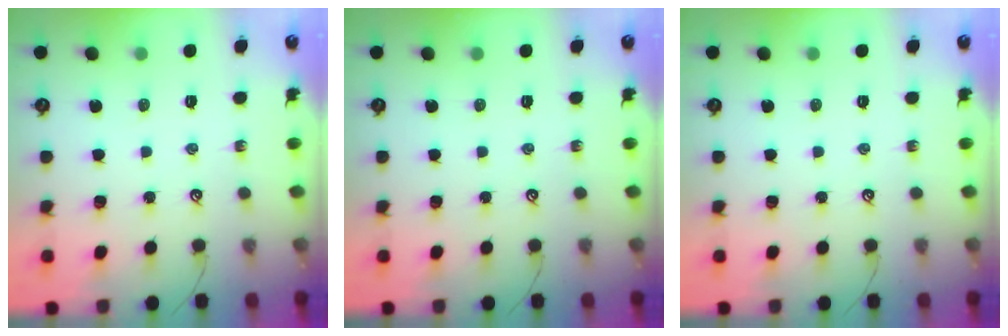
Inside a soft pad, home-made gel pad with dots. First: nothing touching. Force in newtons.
{"total": 0.0}
{"total": 0.0}